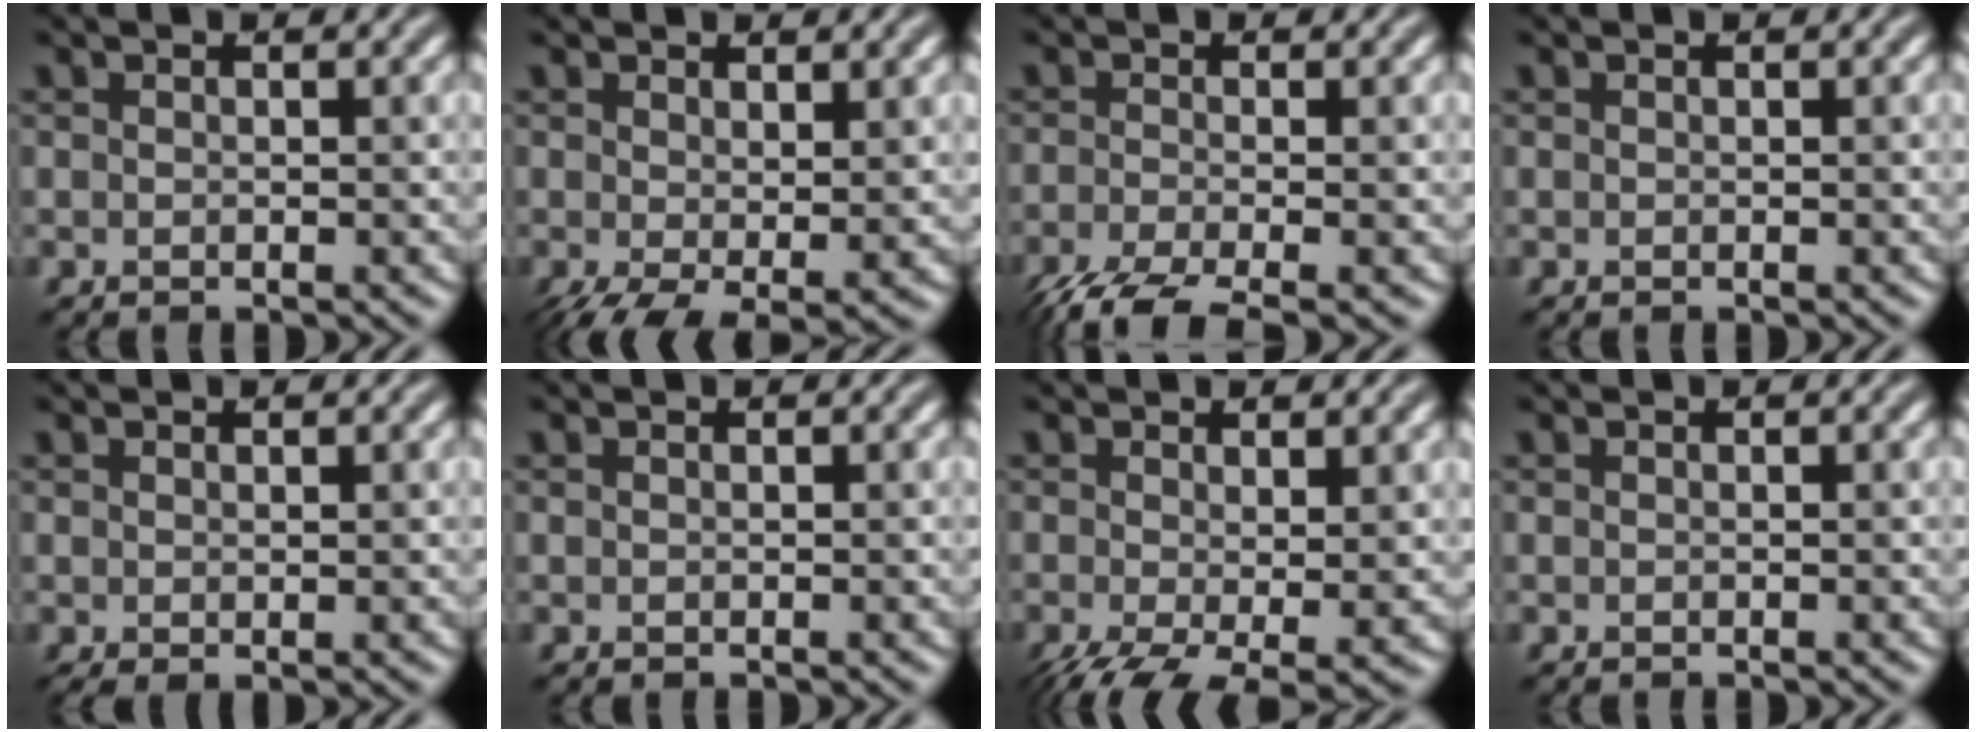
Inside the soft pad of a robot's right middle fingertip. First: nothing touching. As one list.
[{"total": 3.9, "force": [-0.6, 1.8, 3.4], "torque": [-0.070, -0.012, -0.010]}, {"total": 5.3, "force": [-3.6, 1.3, 3.6], "torque": [-0.066, -0.014, -0.079]}, {"total": 0.0}, {"total": 0.9, "force": [0.2, 0.4, 0.8], "torque": [-0.016, 0.000, 0.004]}, {"total": 0.0}, {"total": 6.0, "force": [-2.0, 2.6, 5.0], "torque": [-0.105, -0.021, -0.030]}, {"total": 0.0}]